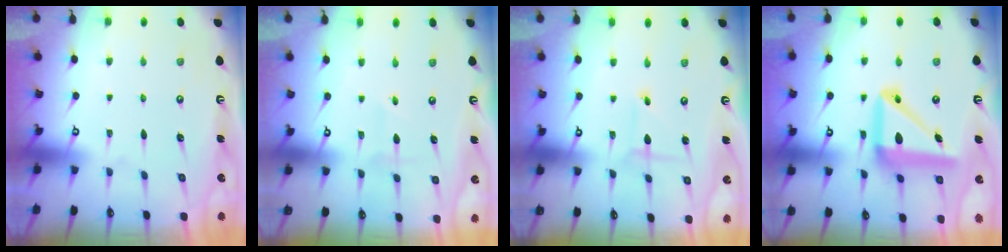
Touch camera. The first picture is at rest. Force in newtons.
{"total": 1.6, "press": 1.5, "slide": 0.7}
{"total": 1.0, "press": 1.0, "slide": 0.1}
{"total": 15.7, "press": 15.5, "slide": 2.4}